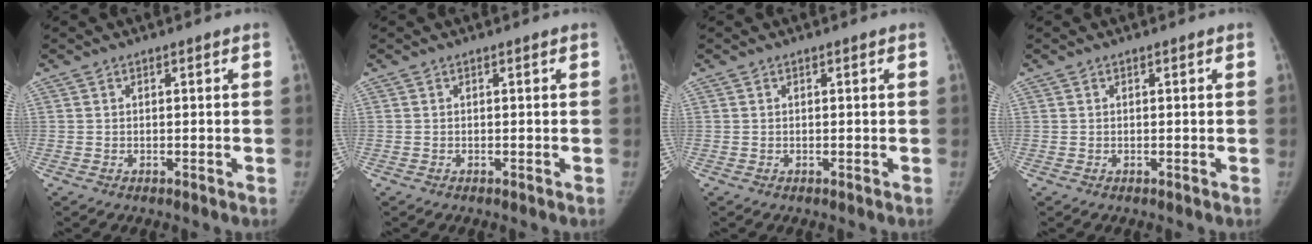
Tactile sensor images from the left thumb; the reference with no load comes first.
{"total": 0.0}
{"total": 0.0}
{"total": 0.0}